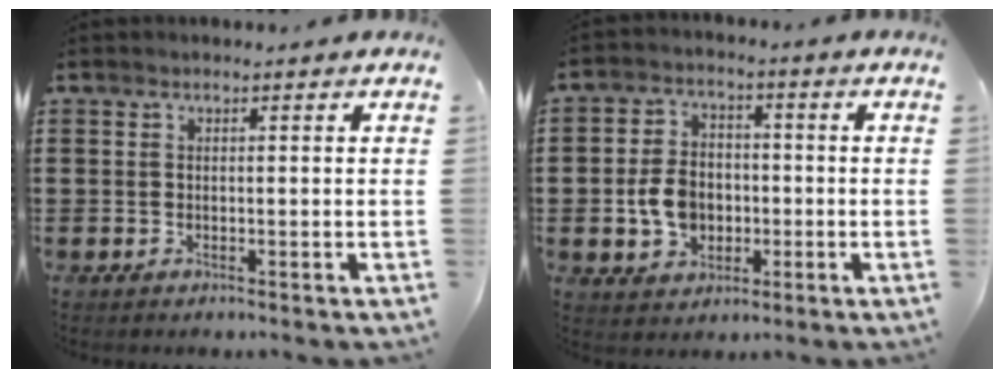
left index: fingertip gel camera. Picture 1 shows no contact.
{"total": 6.9, "force": [-1.4, 5.3, 4.2], "torque": [-0.095, 0.003, -0.031]}